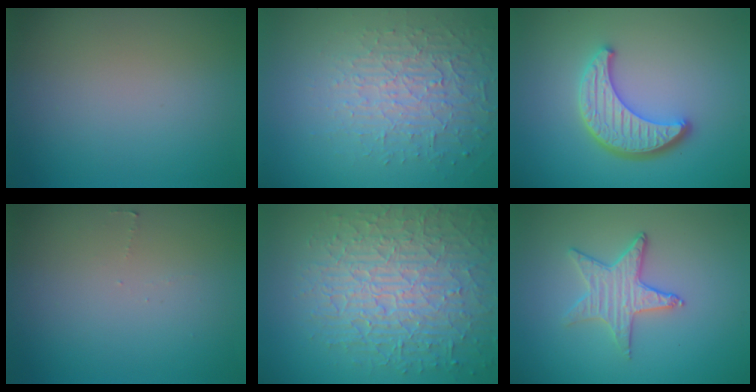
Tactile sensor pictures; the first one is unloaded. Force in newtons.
{"total": 3.7, "press": 3.2, "slide": 1.9}
{"total": 4.5, "press": 3.8, "slide": 2.5}
{"total": 0.5, "press": 0.5, "slide": 0.1}
{"total": 9.0, "press": 6.1, "slide": 6.6}
{"total": 2.8, "press": 2.7, "slide": 0.7}